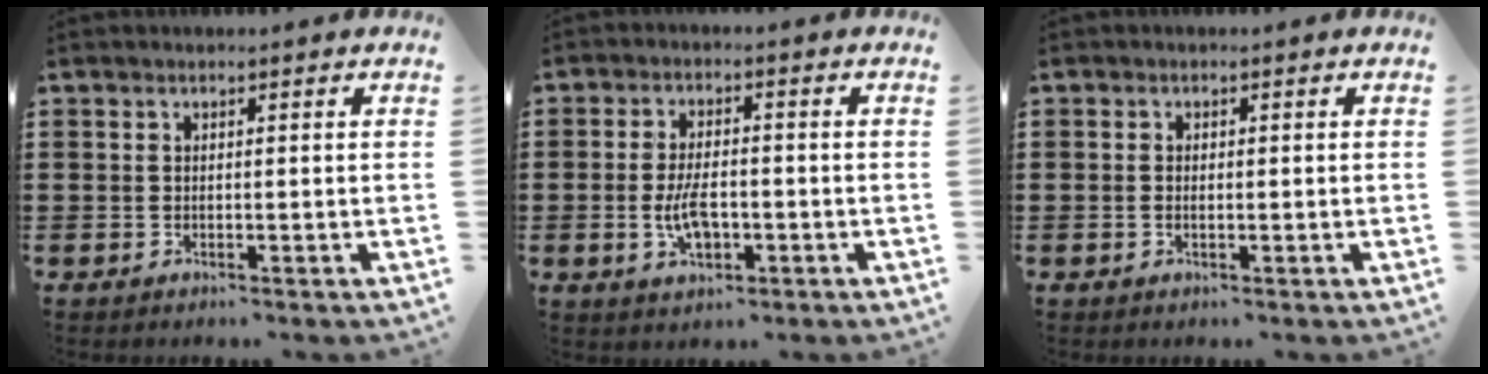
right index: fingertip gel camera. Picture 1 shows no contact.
{"total": 5.5, "force": [-1.1, 2.6, 4.7], "torque": [-0.100, 0.000, -0.022]}
{"total": 0.0}